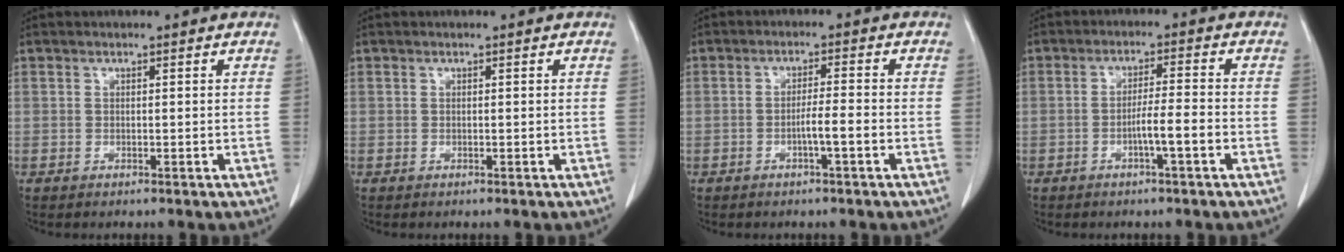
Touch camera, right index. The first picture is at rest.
{"total": 0.0}
{"total": 3.2, "force": [-1.2, -0.2, 2.9], "torque": [-0.047, 0.000, -0.024]}
{"total": 4.3, "force": [-1.7, -0.2, 4.0], "torque": [-0.066, 0.003, -0.032]}